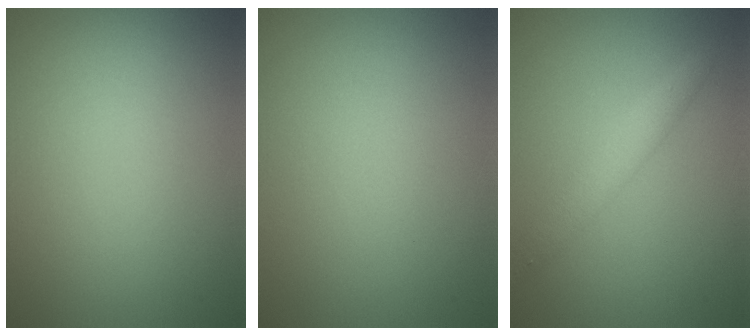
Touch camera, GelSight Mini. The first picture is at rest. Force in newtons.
{"total": 0.0}
{"total": 2.3, "press": 2.3, "slide": 0.1}